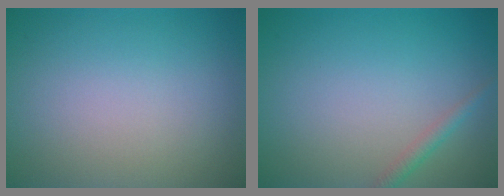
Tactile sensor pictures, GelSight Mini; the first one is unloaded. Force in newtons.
{"total": 1.2, "press": 1.2, "slide": 0.1}